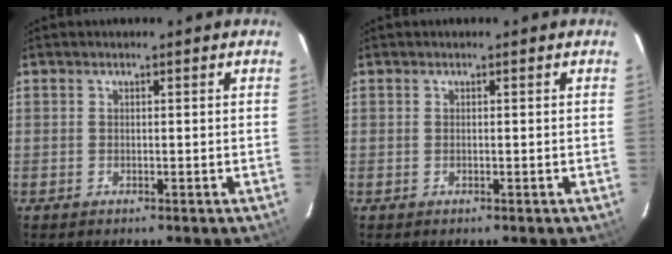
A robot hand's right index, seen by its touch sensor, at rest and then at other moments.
{"total": 0.0}